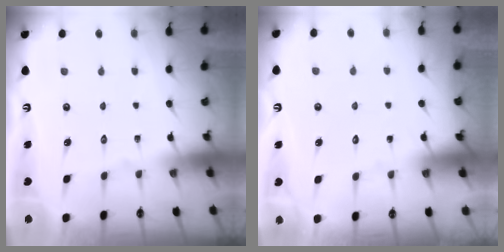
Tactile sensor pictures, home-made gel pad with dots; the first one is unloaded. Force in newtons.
{"total": 4.9, "press": 4.9, "slide": 0.5}